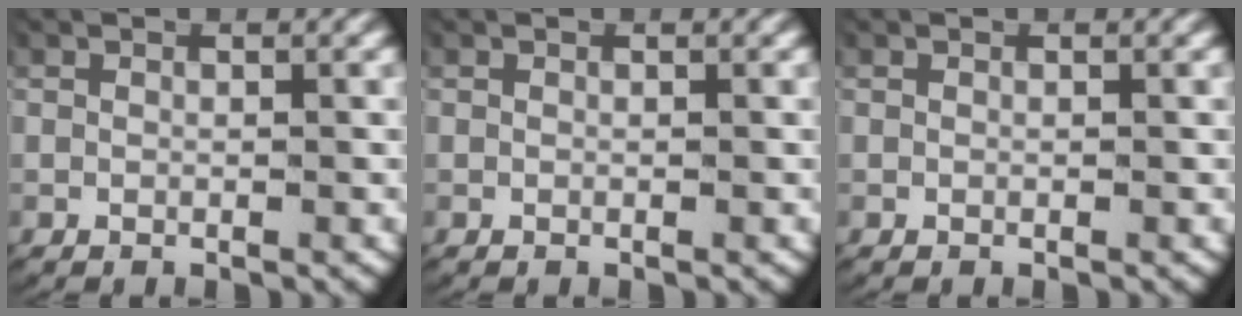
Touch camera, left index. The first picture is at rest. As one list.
[{"total": 0.0}, {"total": 0.0}]